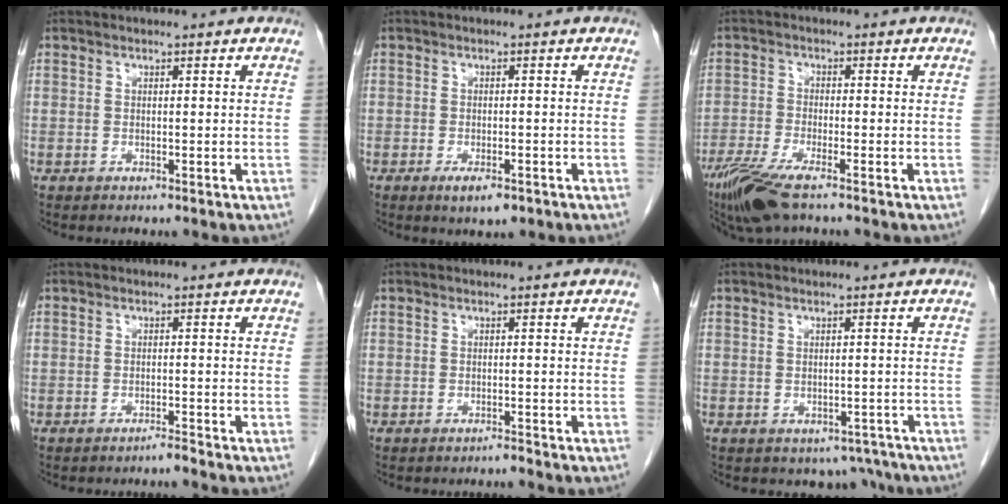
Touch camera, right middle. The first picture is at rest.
{"total": 3.6, "force": [-2.0, 1.2, 2.7], "torque": [-0.044, -0.003, -0.026]}
{"total": 7.9, "force": [-5.7, 1.0, 5.4], "torque": [-0.106, -0.022, -0.104]}
{"total": 1.0, "force": [-0.9, -0.2, 0.3], "torque": [-0.002, -0.001, -0.015]}
{"total": 0.6, "force": [-0.6, -0.1, 0.1], "torque": [-0.004, -0.002, -0.010]}
{"total": 3.2, "force": [-2.3, 2.1, 0.9], "torque": [0.001, 0.006, -0.024]}